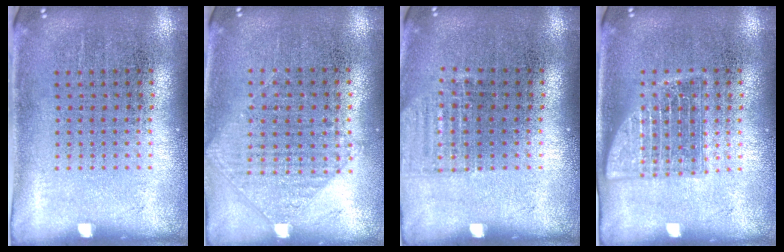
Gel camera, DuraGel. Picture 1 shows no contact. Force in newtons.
{"total": 1.0, "press": 0.9, "slide": 0.4}
{"total": 0.9, "press": 0.9, "slide": 0.1}
{"total": 2.1, "press": 2.0, "slide": 0.3}